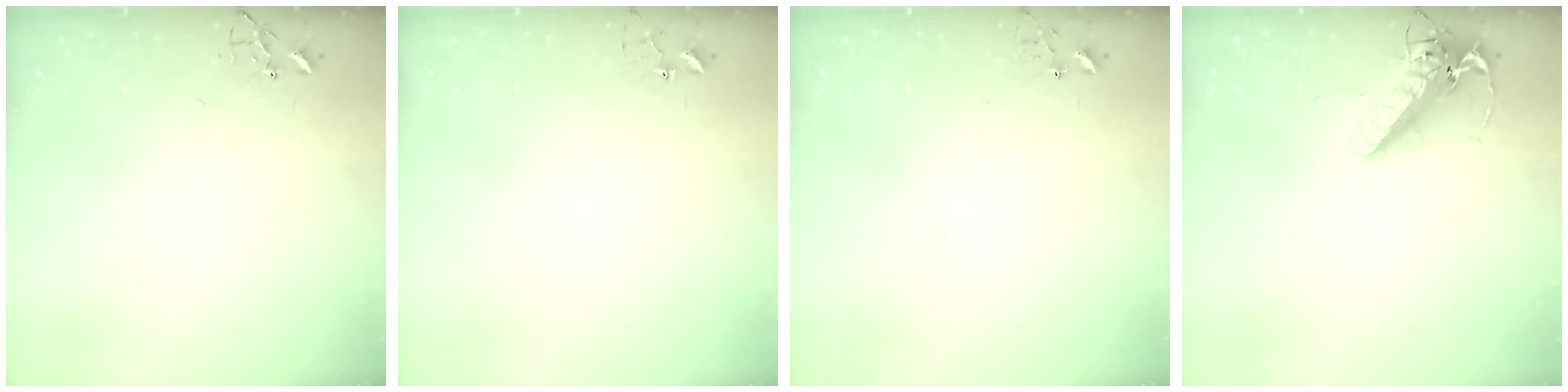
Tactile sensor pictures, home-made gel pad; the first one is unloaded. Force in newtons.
{"total": 3.5, "press": 3.4, "slide": 0.4}
{"total": 5.8, "press": 5.8, "slide": 0.7}
{"total": 15.9, "press": 15.7, "slide": 2.8}